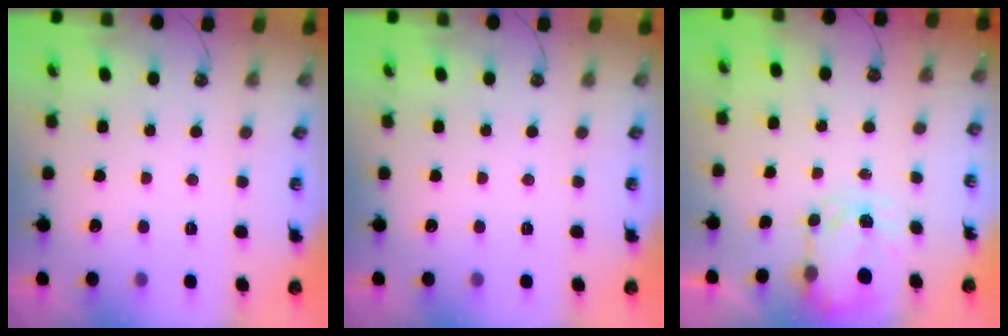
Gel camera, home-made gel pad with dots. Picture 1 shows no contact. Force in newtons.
{"total": 0.0}
{"total": 3.6, "press": 3.5, "slide": 0.5}